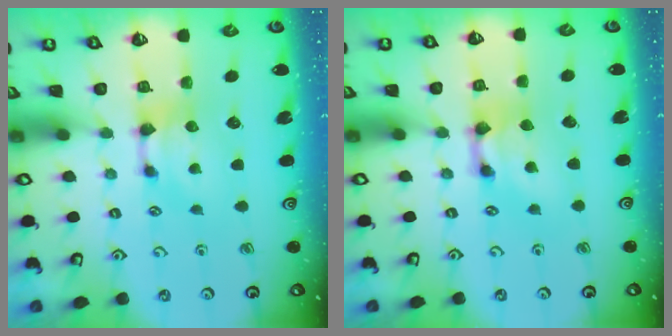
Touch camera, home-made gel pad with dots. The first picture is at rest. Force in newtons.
{"total": 2.6, "press": 2.6, "slide": 0.2}